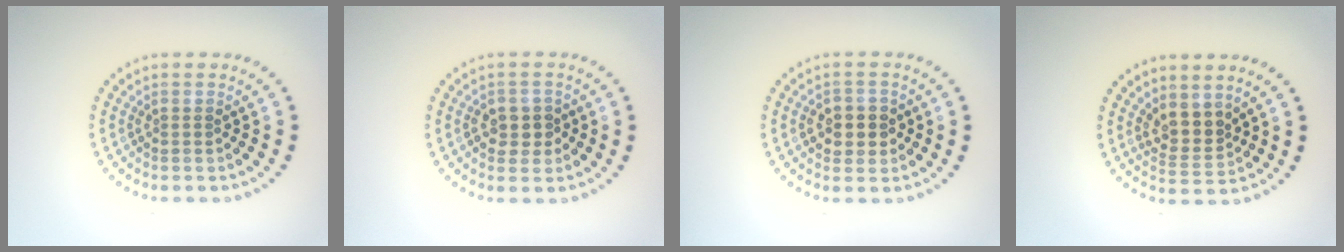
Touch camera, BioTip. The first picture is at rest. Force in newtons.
{"total": 1.9, "press": 1.8, "slide": 0.2}
{"total": 2.9, "press": 2.8, "slide": 0.6}
{"total": 2.7, "press": 2.2, "slide": 1.5}